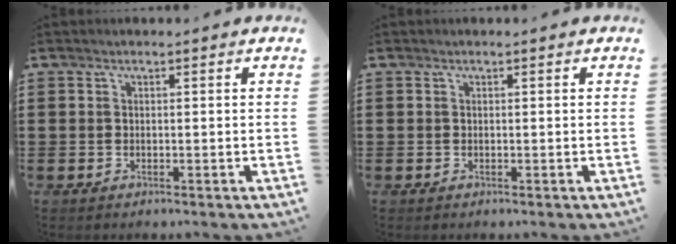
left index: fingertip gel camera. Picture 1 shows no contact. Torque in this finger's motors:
{"motor_torque": [-0.02, 0.02, 0.00, 0.00]}